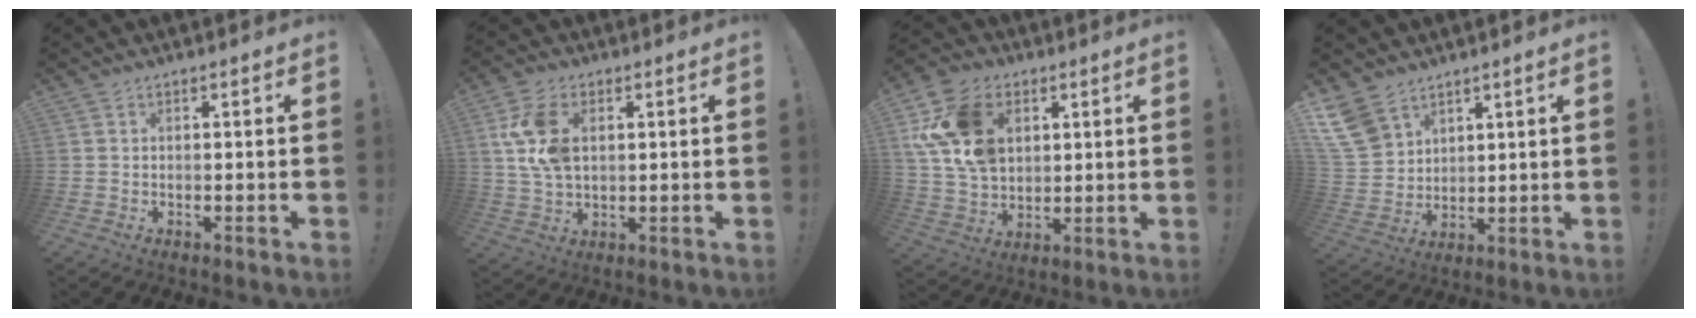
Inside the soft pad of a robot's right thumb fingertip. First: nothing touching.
{"total": 11.5, "force": [2.8, 7.3, 8.4], "torque": [-0.164, -0.003, 0.053]}
{"total": 18.0, "force": [6.1, 13.1, 10.8], "torque": [-0.207, -0.015, 0.120]}
{"total": 10.4, "force": [7.3, 6.5, 3.5], "torque": [-0.067, -0.047, 0.147]}